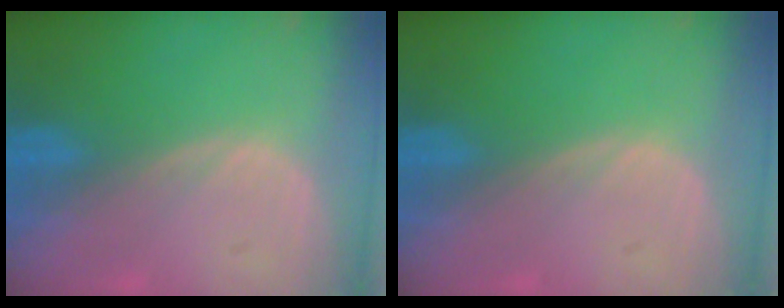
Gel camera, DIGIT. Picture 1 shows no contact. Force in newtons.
{"total": 0.0}